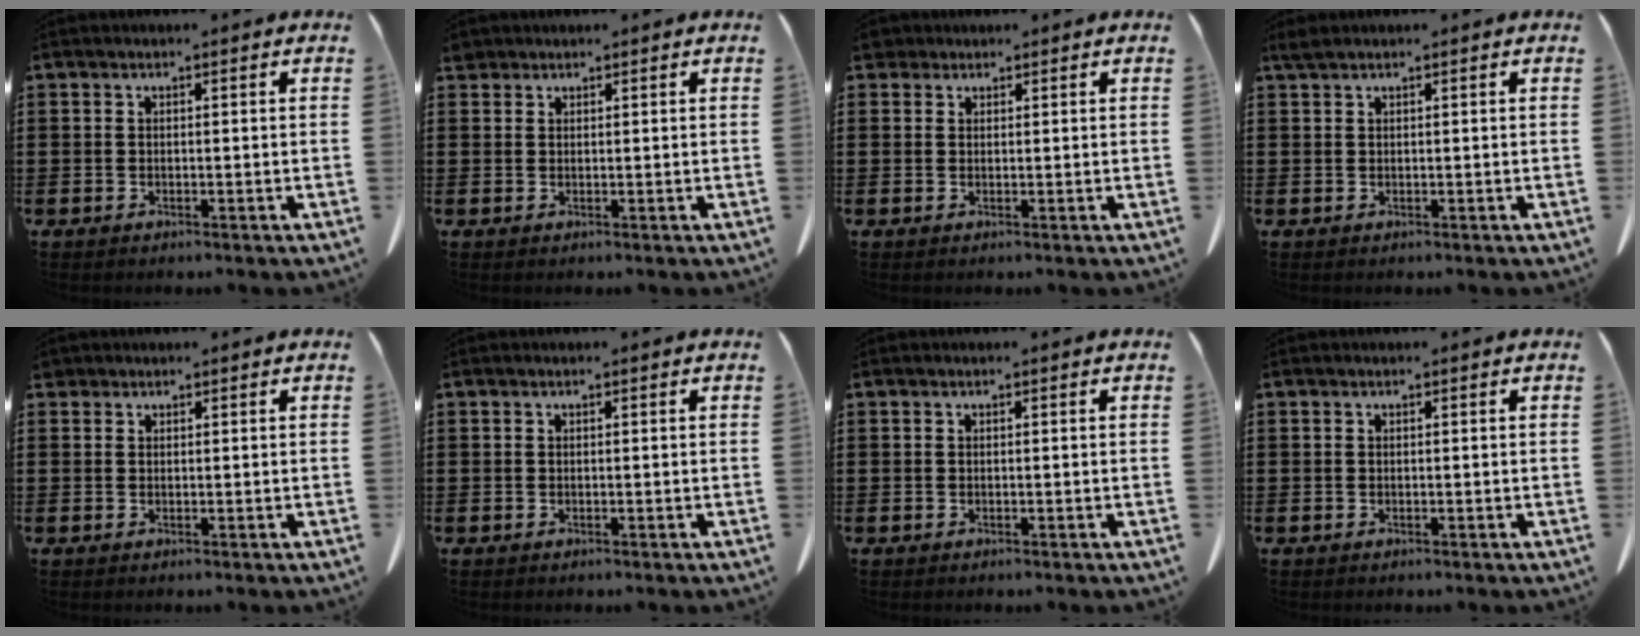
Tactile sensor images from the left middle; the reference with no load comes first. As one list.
[{"total": 1.2, "force": [1.1, 0.6, 0.2], "torque": [-0.008, 0.003, 0.021]}, {"total": 2.0, "force": [1.6, 1.1, 0.5], "torque": [-0.017, 0.008, 0.032]}, {"total": 1.0, "force": [0.8, 0.1, 0.6], "torque": [-0.015, 0.001, 0.016]}, {"total": 0.8, "force": [0.7, 0.4, 0.1], "torque": [-0.006, 0.002, 0.013]}, {"total": 0.0}, {"total": 0.0}, {"total": 0.0}]